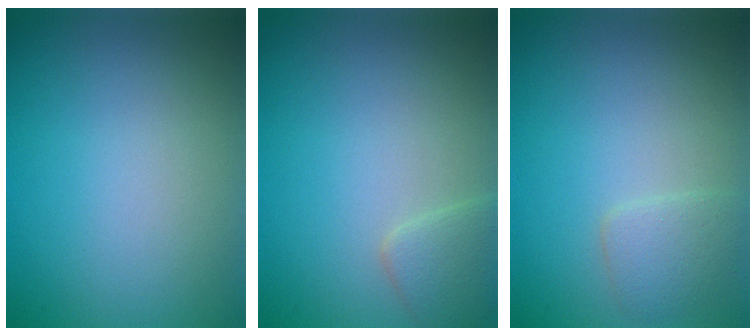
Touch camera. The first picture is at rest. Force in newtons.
{"total": 2.0, "press": 2.0, "slide": 0.0}
{"total": 1.8, "press": 1.8, "slide": 0.0}